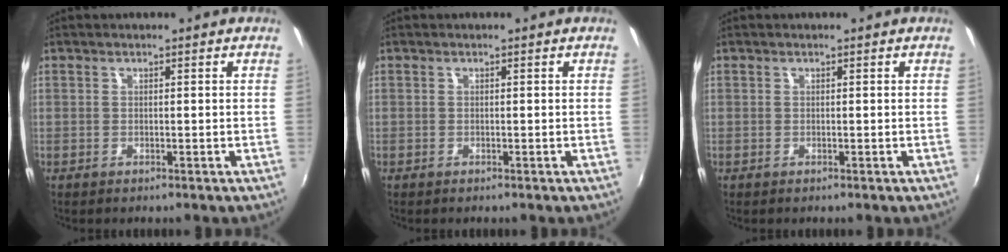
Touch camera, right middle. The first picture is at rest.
{"total": 0.0}
{"total": 0.0}